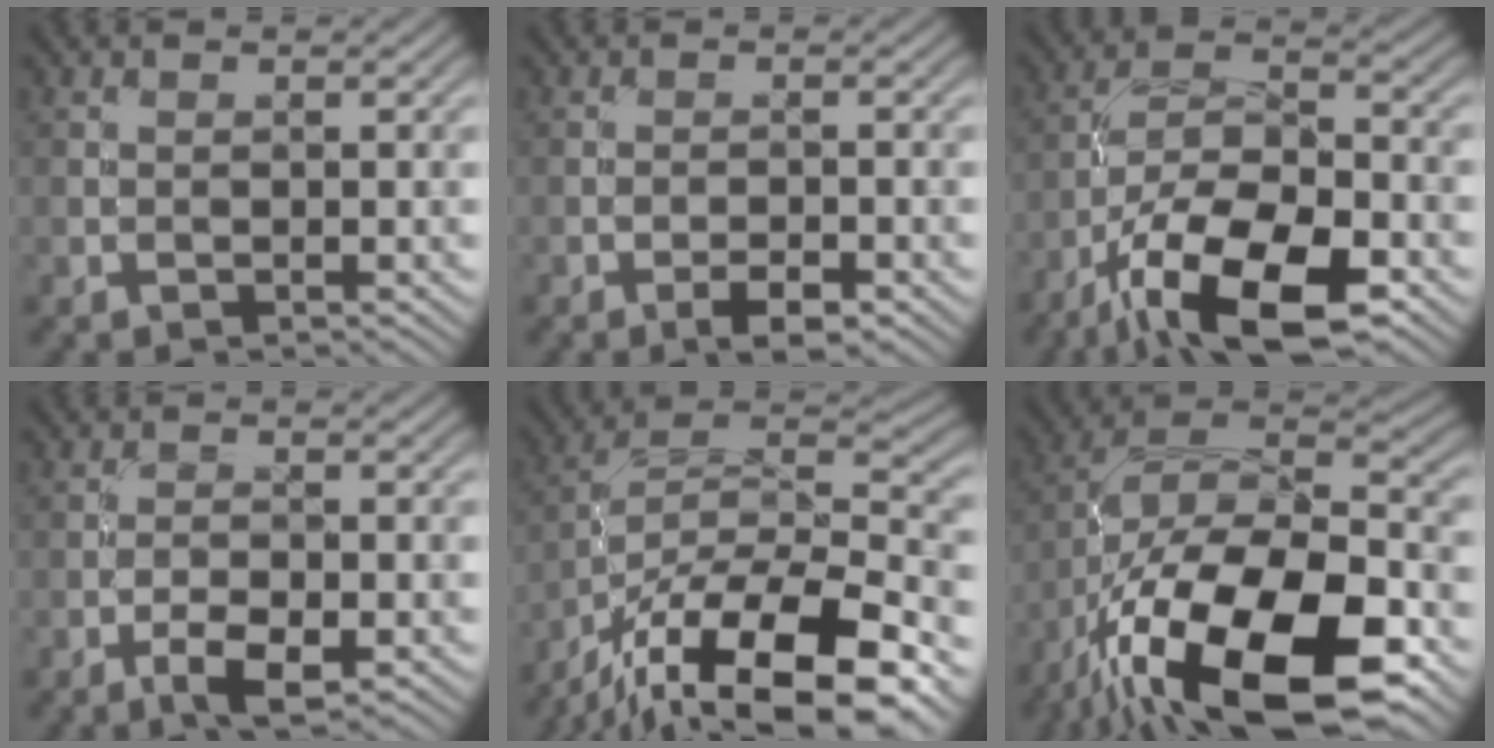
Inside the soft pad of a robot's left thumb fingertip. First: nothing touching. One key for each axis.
{"total": 2.8, "fx": -1.7, "fy": 0.9, "fz": 2.0, "tx": -0.034, "ty": 0.001, "tz": -0.032}
{"total": 14.5, "fx": -8.5, "fy": 5.3, "fz": 10.5, "tx": -0.196, "ty": -0.005, "tz": -0.162}
{"total": 4.0, "fx": -2.2, "fy": 1.2, "fz": 3.1, "tx": -0.053, "ty": 0.002, "tz": -0.039}
{"total": 18.4, "fx": -12.3, "fy": 6.8, "fz": 11.9, "tx": -0.210, "ty": -0.029, "tz": -0.203}
{"total": 19.8, "fx": -10.6, "fy": 8.5, "fz": 14.5, "tx": -0.273, "ty": -0.024, "tz": -0.176}